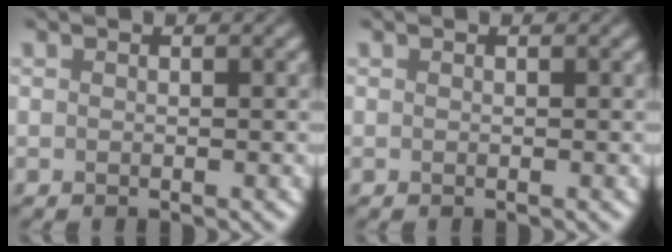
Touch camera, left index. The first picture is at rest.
{"total": 0.0}